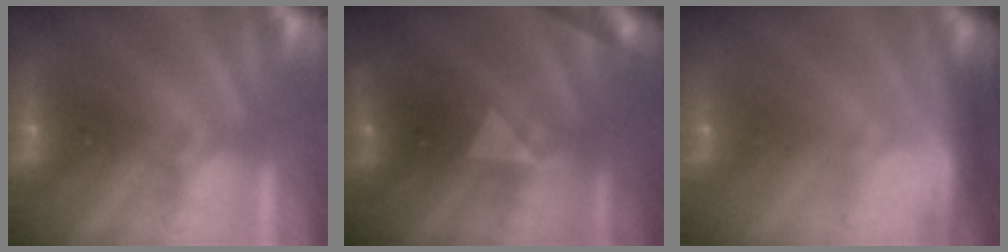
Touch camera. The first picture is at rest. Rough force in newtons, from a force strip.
{"total": 2.5}
{"total": 5.9}